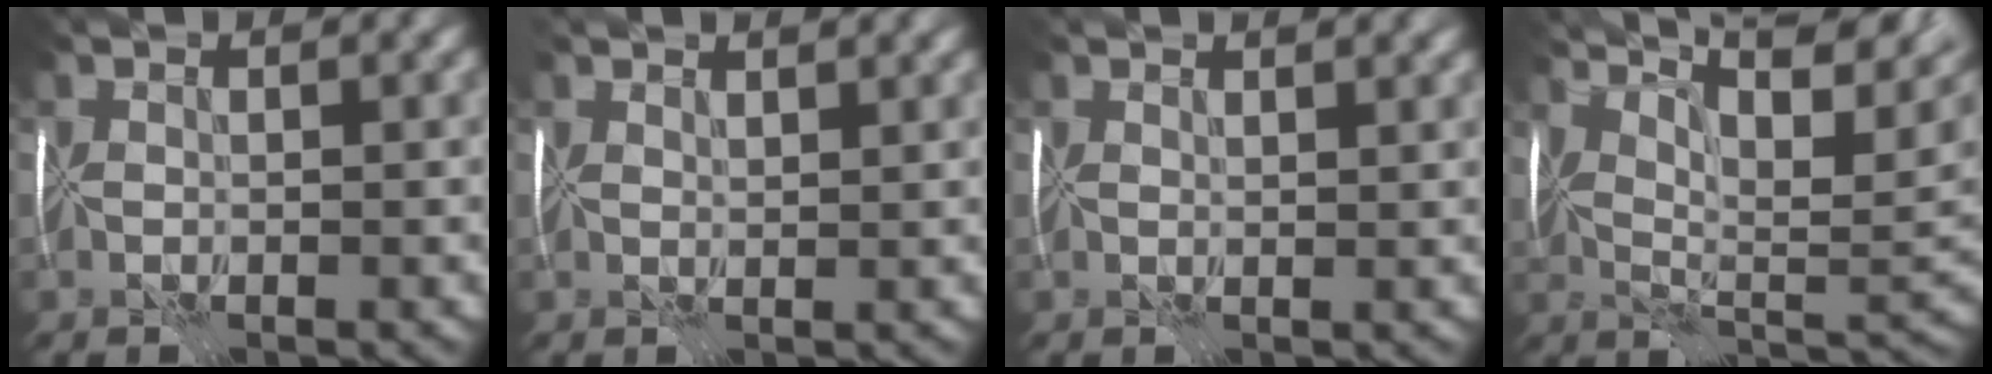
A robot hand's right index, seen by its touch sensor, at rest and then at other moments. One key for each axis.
{"total": 2.0, "fx": 1.7, "fy": 0.3, "fz": 0.9, "tx": -0.009, "ty": 0.004, "tz": 0.024}
{"total": 2.8, "fx": 2.1, "fy": 0.9, "fz": 1.5, "tx": -0.006, "ty": 0.016, "tz": 0.016}
{"total": 12.2, "fx": 6.5, "fy": 3.8, "fz": 9.6, "tx": -0.154, "ty": 0.020, "tz": 0.103}